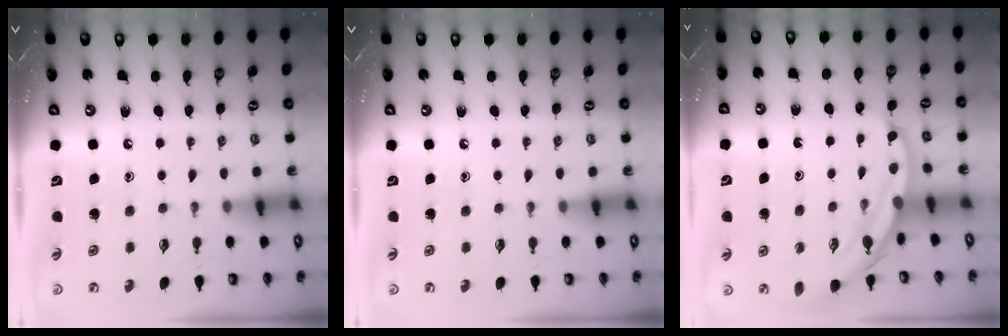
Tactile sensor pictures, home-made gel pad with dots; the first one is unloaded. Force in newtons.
{"total": 0.0}
{"total": 5.6, "press": 5.5, "slide": 0.4}